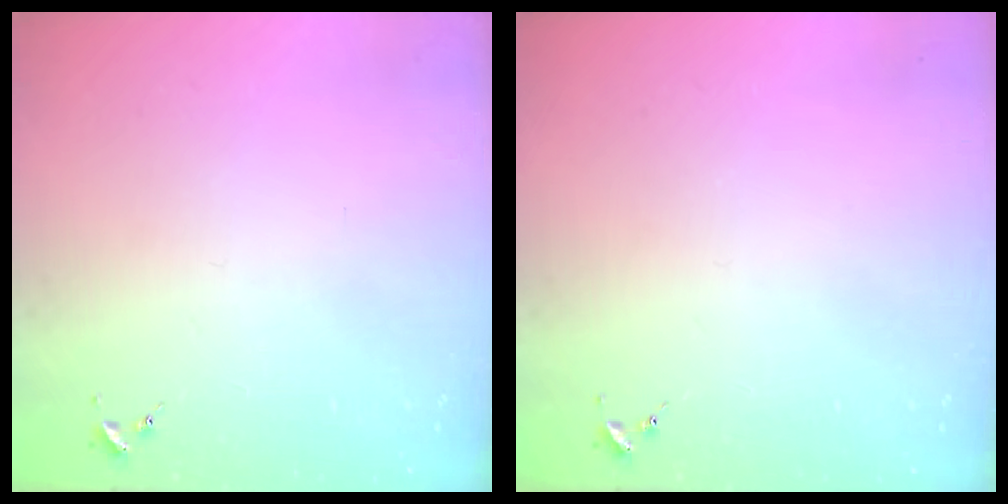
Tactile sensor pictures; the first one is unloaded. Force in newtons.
{"total": 0.0}